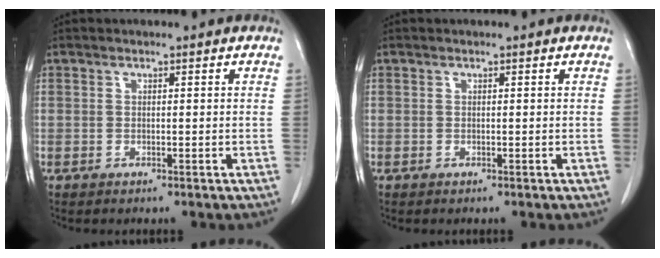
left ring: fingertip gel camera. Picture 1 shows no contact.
{"total": 0.0}